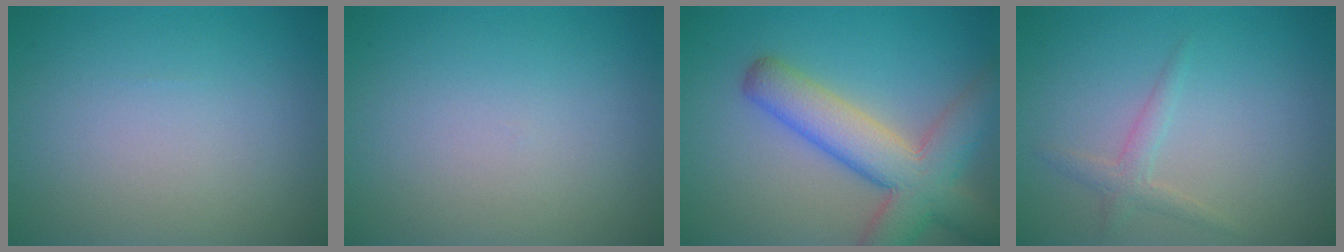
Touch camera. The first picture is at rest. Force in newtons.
{"total": 0.0}
{"total": 7.9, "press": 7.9, "slide": 0.5}
{"total": 1.4, "press": 1.4, "slide": 0.0}